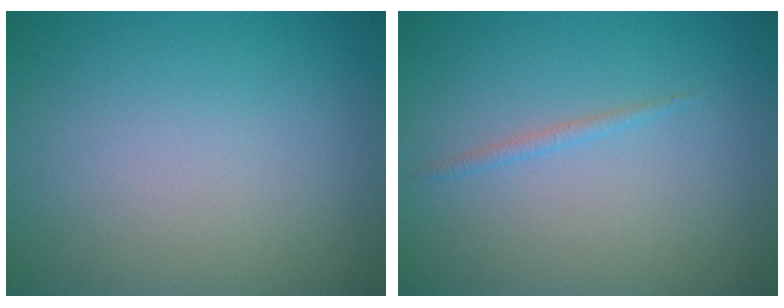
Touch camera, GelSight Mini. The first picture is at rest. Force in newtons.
{"total": 0.8, "press": 0.8, "slide": 0.1}